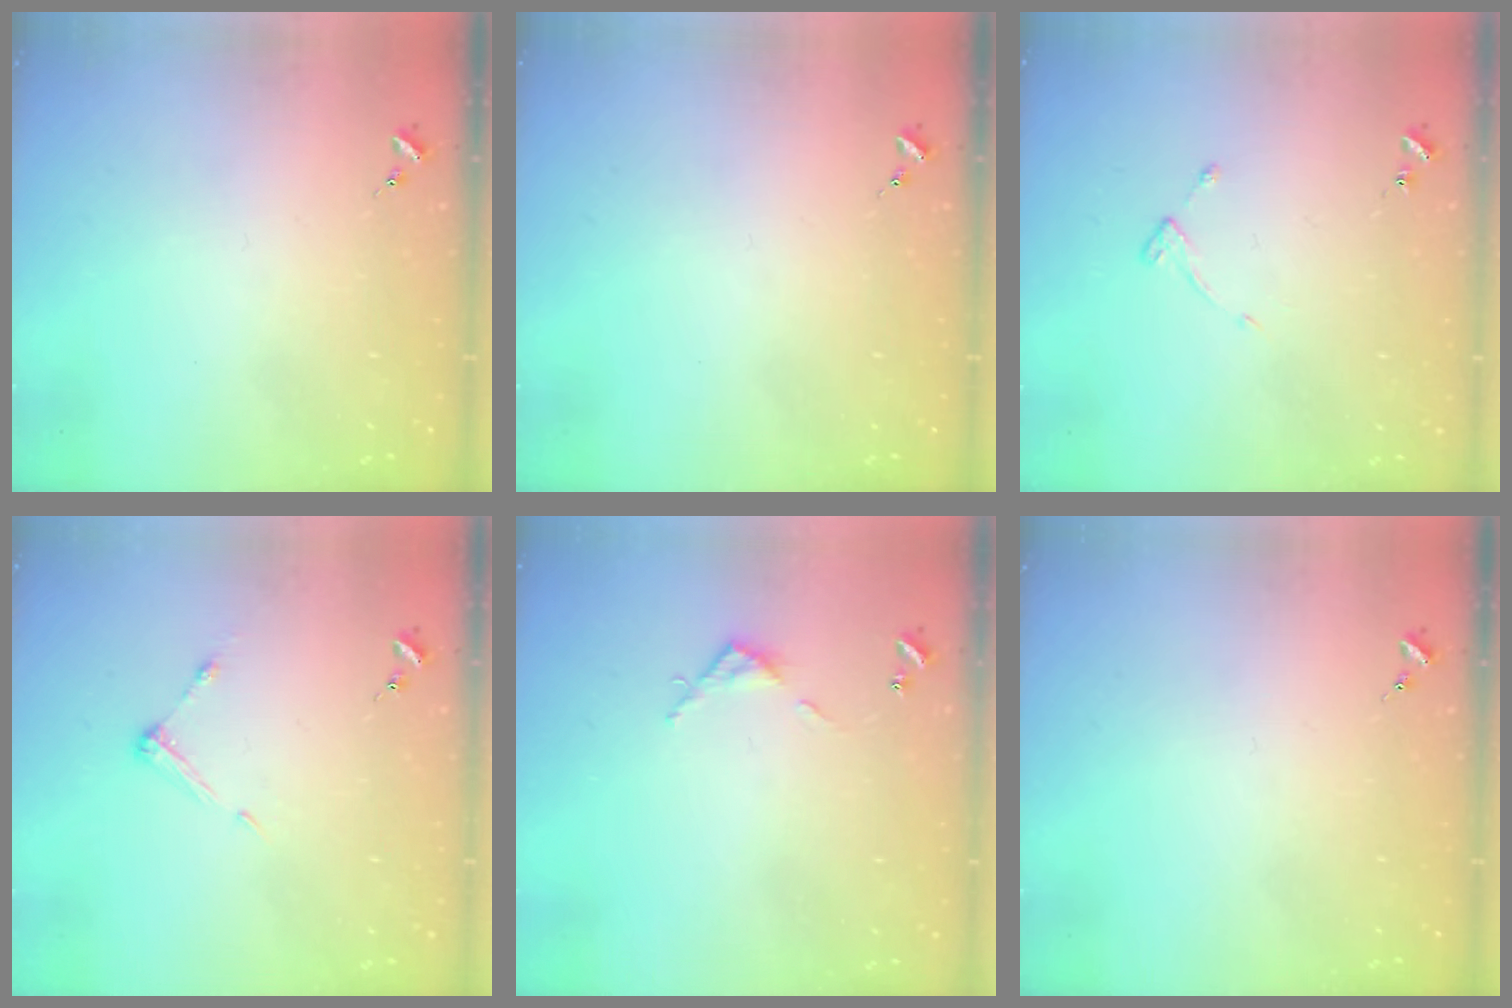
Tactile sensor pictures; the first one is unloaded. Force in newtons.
{"total": 0.0}
{"total": 3.7, "press": 3.6, "slide": 0.5}
{"total": 5.3, "press": 5.2, "slide": 0.2}
{"total": 3.9, "press": 3.9, "slide": 0.3}
{"total": 0.0}